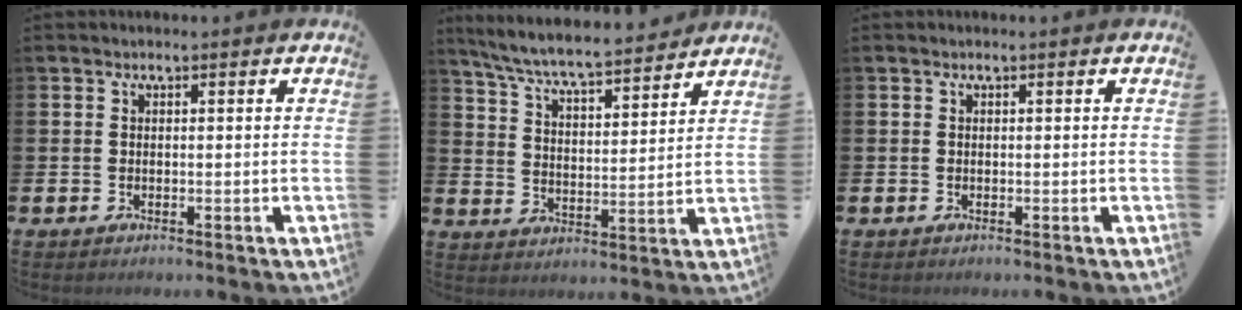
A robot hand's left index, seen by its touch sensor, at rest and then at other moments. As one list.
[{"total": 7.2, "force": [6.8, 0.5, 2.2], "torque": [-0.076, -0.047, 0.118]}, {"total": 0.0}]